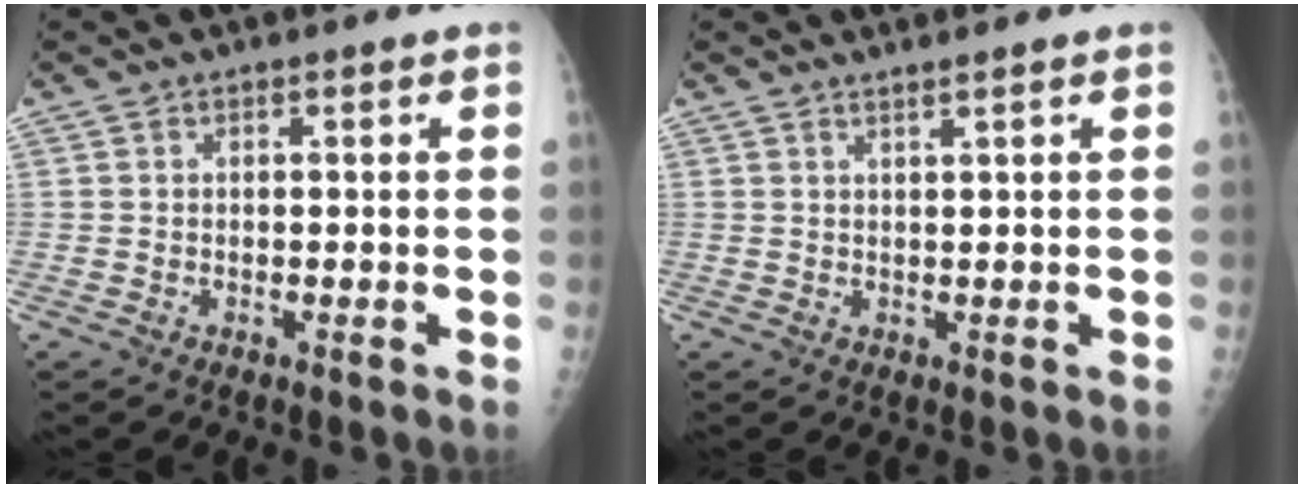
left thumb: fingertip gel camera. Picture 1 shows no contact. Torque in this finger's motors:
{"motor_torque": [-0.31, 0.12, -0.18, -0.18, -0.05]}